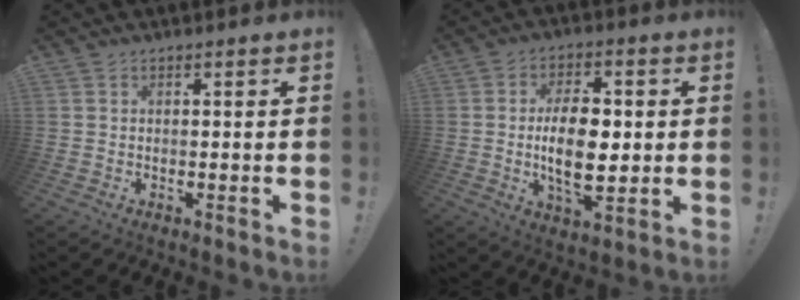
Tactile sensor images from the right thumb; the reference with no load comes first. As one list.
[{"total": 14.1, "force": [-0.2, 7.6, 12.0], "torque": [-0.205, -0.008, -0.013]}]